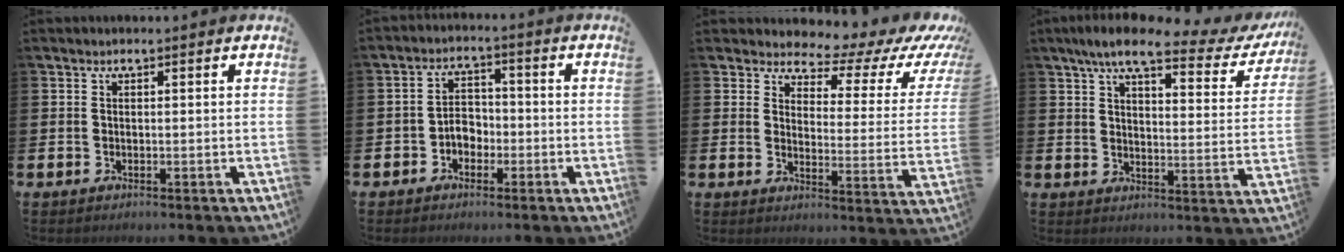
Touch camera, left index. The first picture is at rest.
{"total": 3.2, "force": [-1.7, 2.3, 1.4], "torque": [-0.031, 0.010, -0.037]}
{"total": 4.9, "force": [4.3, 1.9, 1.3], "torque": [-0.028, -0.047, 0.063]}
{"total": 7.8, "force": [6.2, 1.5, 4.5], "torque": [-0.093, -0.031, 0.098]}